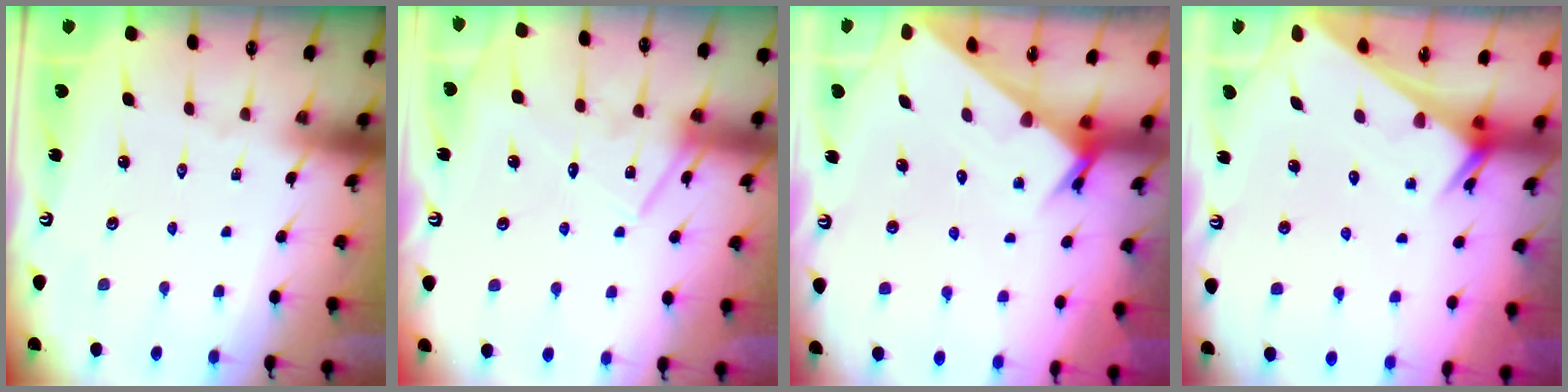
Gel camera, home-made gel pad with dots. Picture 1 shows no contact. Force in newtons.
{"total": 13.6, "press": 13.6, "slide": 1.0}
{"total": 2.4, "press": 2.4, "slide": 0.1}
{"total": 3.7, "press": 3.7, "slide": 0.2}